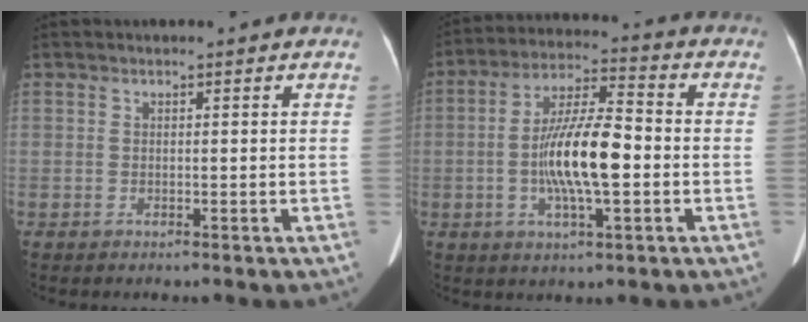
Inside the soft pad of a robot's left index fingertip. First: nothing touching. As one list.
[{"total": 12.0, "force": [-2.1, 2.5, 11.6], "torque": [-0.224, 0.006, -0.036]}]